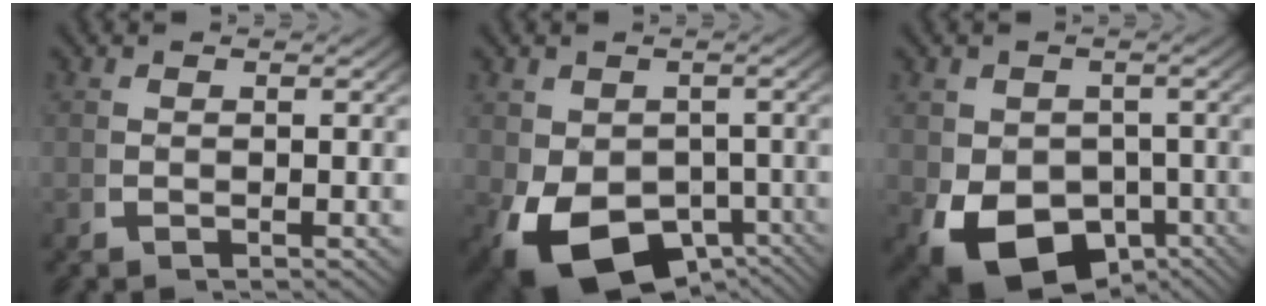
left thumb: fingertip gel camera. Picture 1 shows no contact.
{"total": 11.8, "force": [-5.2, 7.5, 7.4], "torque": [-0.149, -0.067, -0.057]}
{"total": 10.7, "force": [-5.0, 7.0, 6.4], "torque": [-0.125, -0.060, -0.054]}